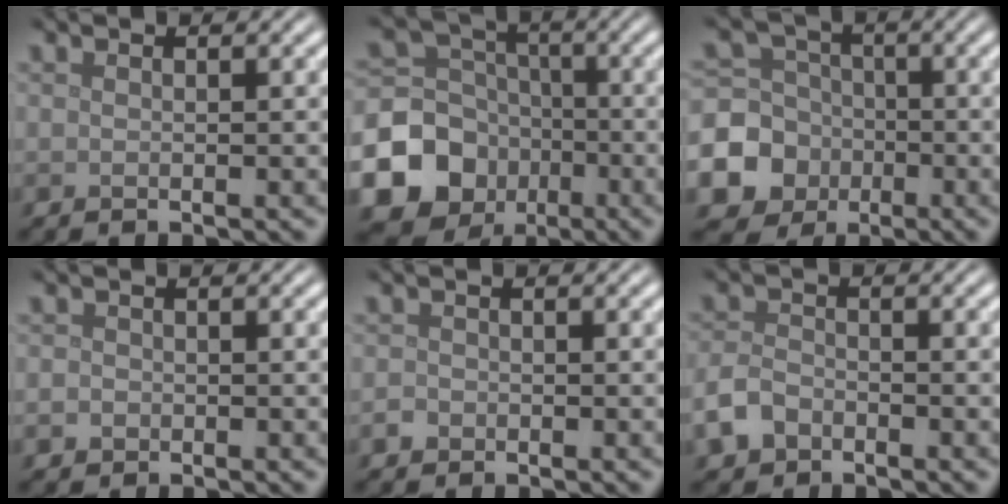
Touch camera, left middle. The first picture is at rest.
{"total": 12.6, "force": [-5.1, 10.9, 3.6], "torque": [-0.085, -0.042, -0.112]}
{"total": 9.6, "force": [-3.3, 8.6, 2.5], "torque": [-0.064, -0.022, -0.090]}
{"total": 0.8, "force": [-0.3, 0.7, 0.1], "torque": [0.001, -0.003, -0.007]}
{"total": 0.8, "force": [-0.5, 0.7, 0.1], "torque": [0.000, -0.001, -0.011]}
{"total": 2.9, "force": [-1.8, 1.9, 1.2], "torque": [-0.027, -0.001, -0.045]}